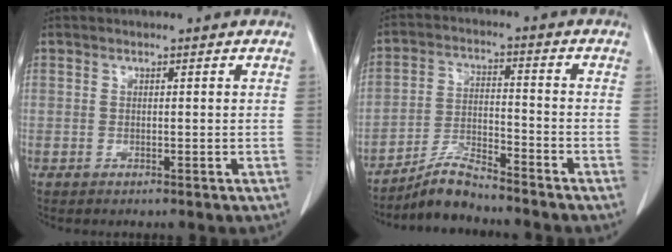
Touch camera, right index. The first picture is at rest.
{"total": 6.8, "force": [-6.3, 0.4, 2.4], "torque": [-0.049, -0.009, -0.117]}